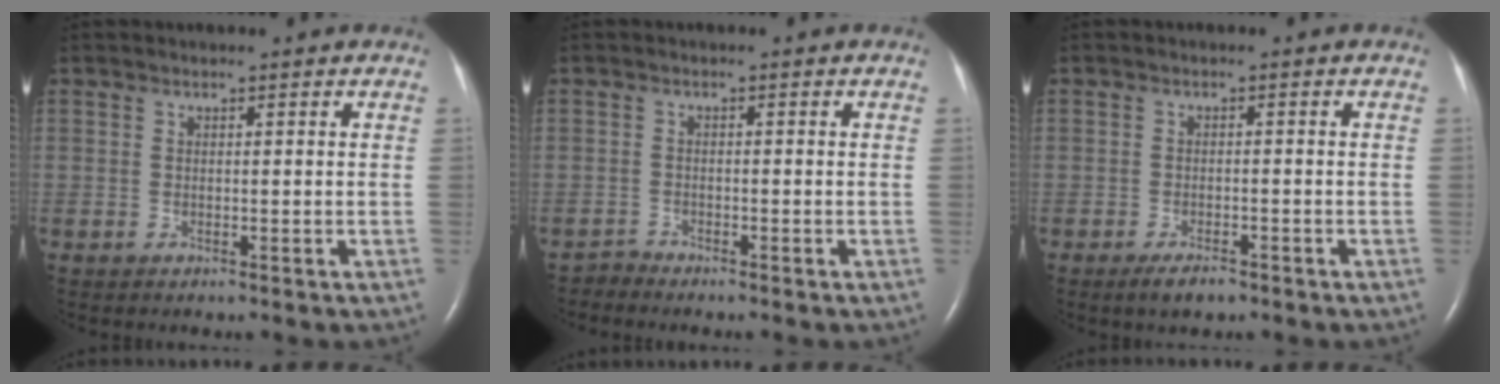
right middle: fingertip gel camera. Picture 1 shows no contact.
{"total": 1.3, "force": [-1.1, -0.1, -0.6], "torque": [0.015, -0.008, -0.021]}
{"total": 2.8, "force": [-2.1, 0.9, 1.7], "torque": [-0.039, -0.004, -0.032]}